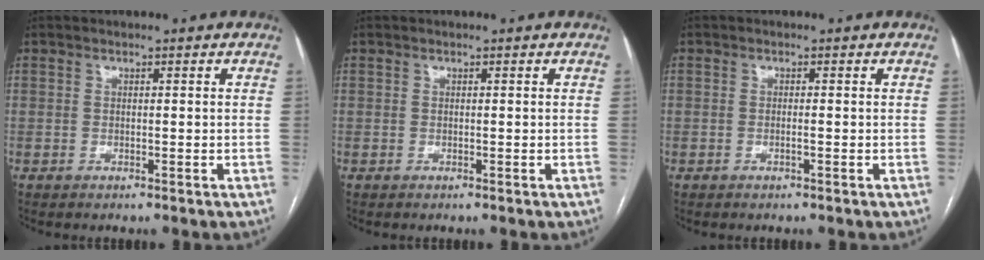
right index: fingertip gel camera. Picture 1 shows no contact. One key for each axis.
{"total": 0.0}
{"total": 0.6, "fx": -0.3, "fy": -0.1, "fz": 0.6, "tx": -0.011, "ty": 0.001, "tz": -0.004}